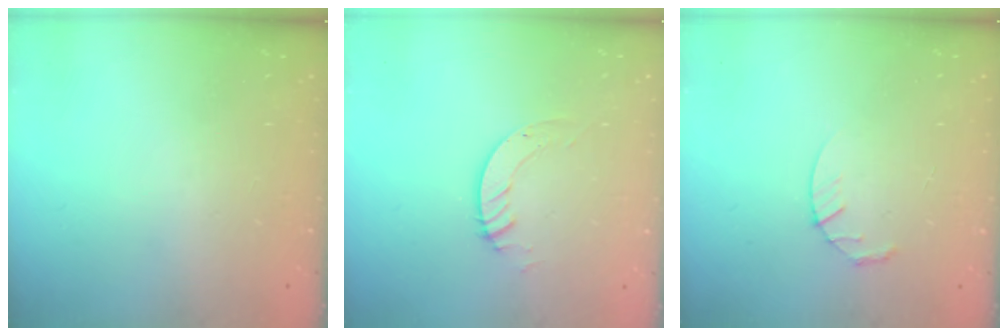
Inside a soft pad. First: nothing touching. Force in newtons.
{"total": 3.7, "press": 3.7, "slide": 0.2}
{"total": 3.6, "press": 3.6, "slide": 0.5}